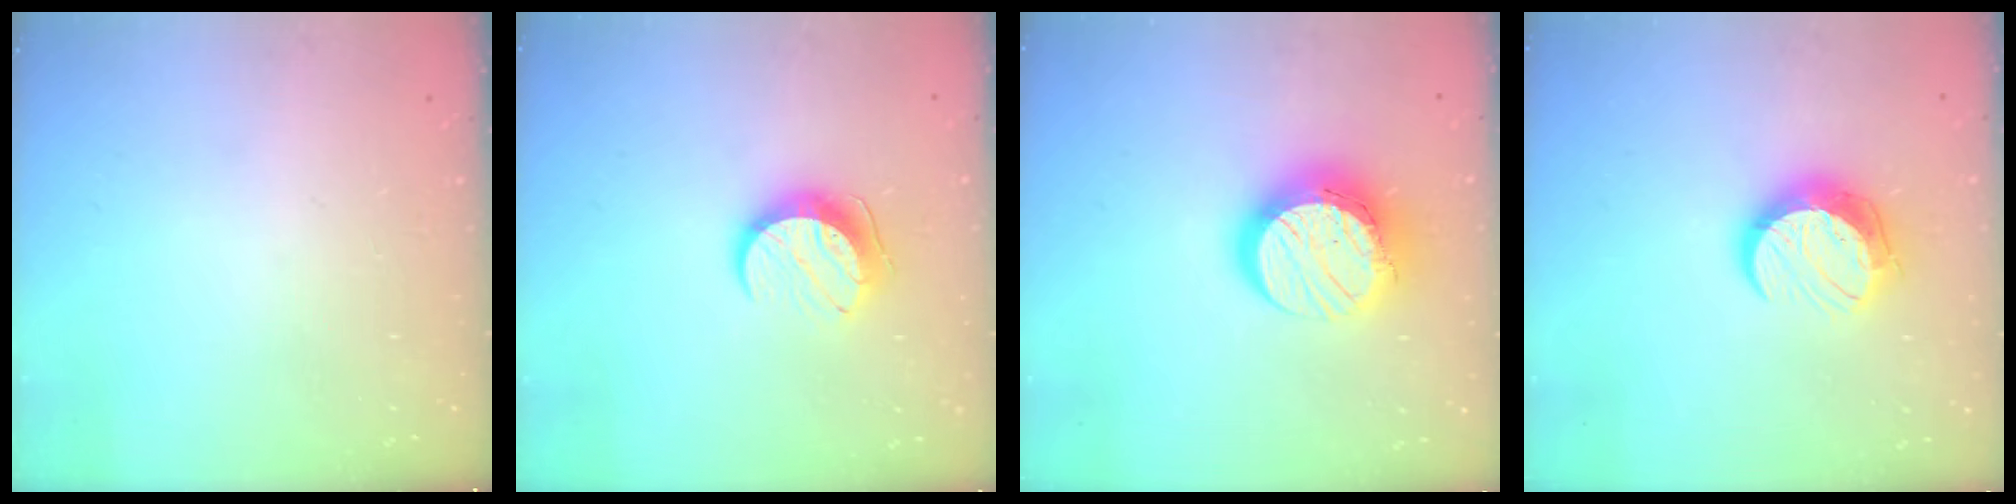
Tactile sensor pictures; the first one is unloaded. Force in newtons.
{"total": 9.4, "press": 9.4, "slide": 0.5}
{"total": 15.1, "press": 15.0, "slide": 1.7}
{"total": 11.0, "press": 11.0, "slide": 0.8}